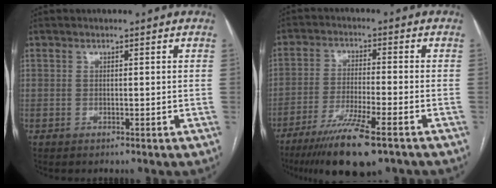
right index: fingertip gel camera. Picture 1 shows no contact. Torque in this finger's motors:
{"motor_torque": [1.09, -0.64, 0.57, 0.14]}